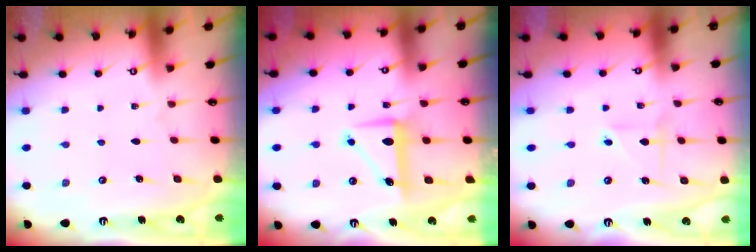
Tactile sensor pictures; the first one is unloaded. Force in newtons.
{"total": 8.2, "press": 8.2, "slide": 0.2}
{"total": 3.0, "press": 2.9, "slide": 0.7}